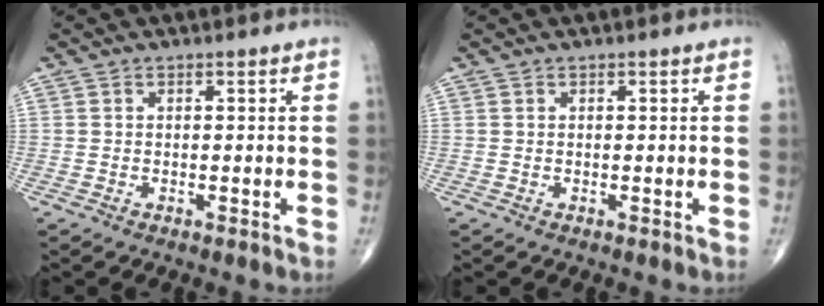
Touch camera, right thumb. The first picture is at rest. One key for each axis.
{"total": 0.0}